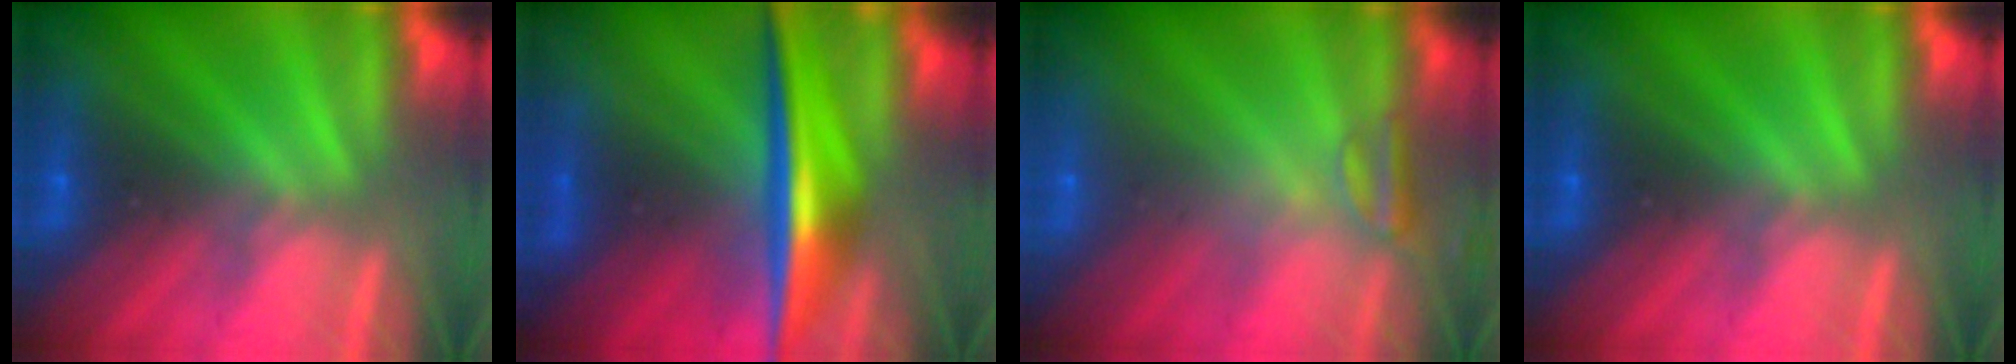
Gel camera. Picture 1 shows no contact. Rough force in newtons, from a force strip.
{"total": 7.4}
{"total": 2.4}
{"total": 0.0}